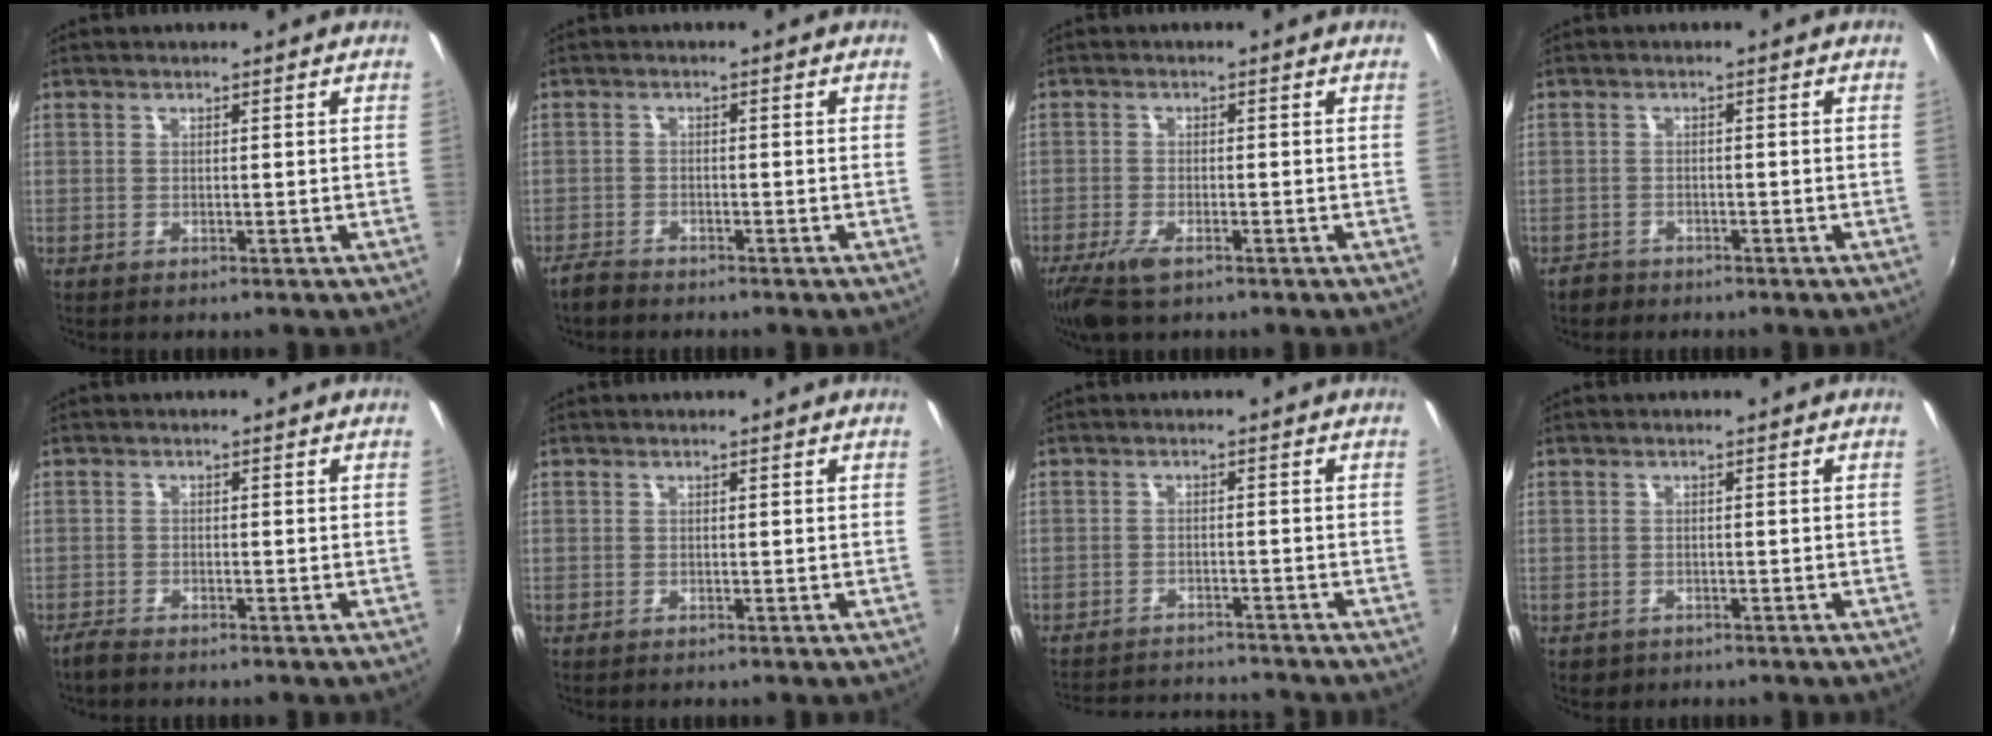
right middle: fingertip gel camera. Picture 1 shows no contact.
{"total": 2.8, "force": [-2.6, 0.7, 0.6], "torque": [-0.026, -0.005, -0.052]}
{"total": 6.1, "force": [-4.1, 2.0, 4.0], "torque": [-0.100, -0.021, -0.077]}
{"total": 2.4, "force": [-1.9, 1.4, 0.3], "torque": [-0.014, 0.000, -0.032]}
{"total": 2.2, "force": [-2.0, 0.3, 0.8], "torque": [-0.026, -0.005, -0.040]}
{"total": 0.0}
{"total": 10.7, "force": [-10.1, 1.8, 3.0], "torque": [-0.079, 0.003, -0.150]}
{"total": 1.8, "force": [-1.0, 1.4, 0.6], "torque": [-0.015, -0.003, -0.012]}